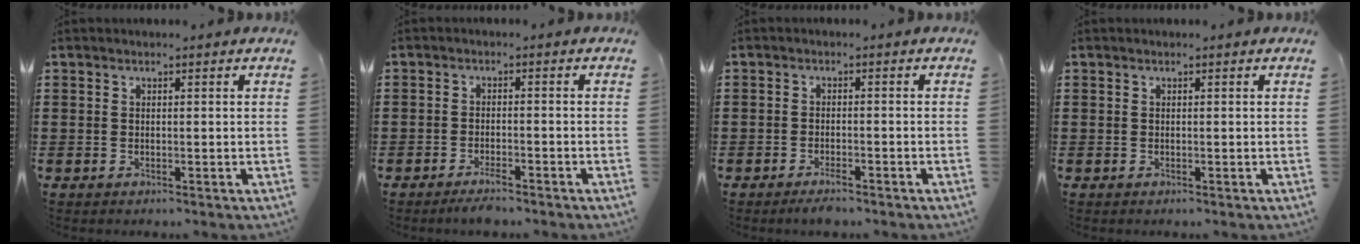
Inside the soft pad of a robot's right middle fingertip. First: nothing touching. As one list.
[{"total": 2.2, "force": [-2.1, 0.2, 0.8], "torque": [-0.025, -0.004, -0.042]}, {"total": 1.7, "force": [-1.6, 0.2, 0.6], "torque": [-0.023, -0.005, -0.032]}, {"total": 0.0}]